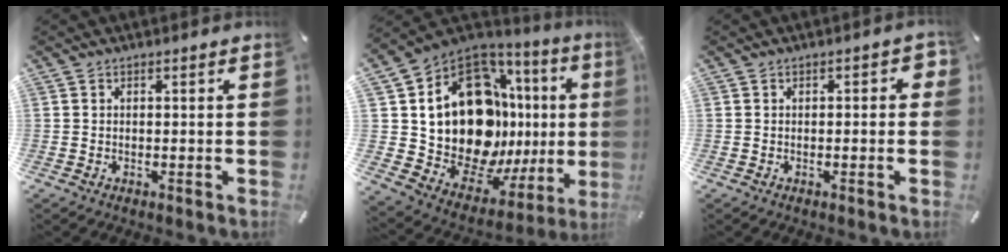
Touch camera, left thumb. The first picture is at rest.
{"total": 25.2, "force": [3.6, 16.9, 18.3], "torque": [-0.312, -0.063, 0.106]}
{"total": 1.8, "force": [-0.5, 1.0, 1.5], "torque": [-0.017, 0.002, -0.012]}